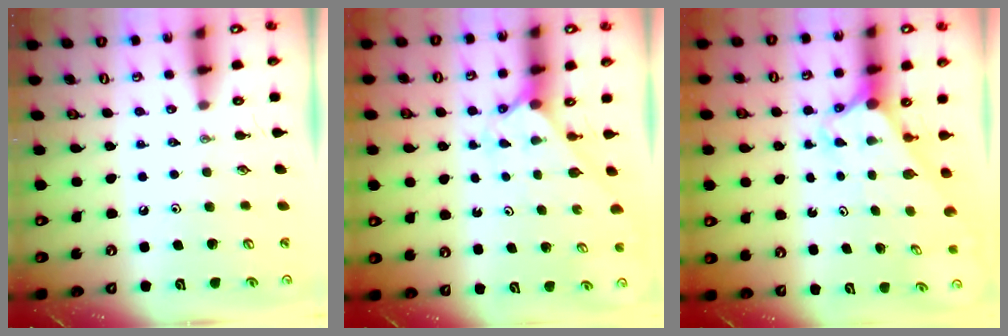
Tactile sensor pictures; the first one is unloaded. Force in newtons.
{"total": 2.0, "press": 2.0, "slide": 0.2}
{"total": 2.5, "press": 2.5, "slide": 0.1}